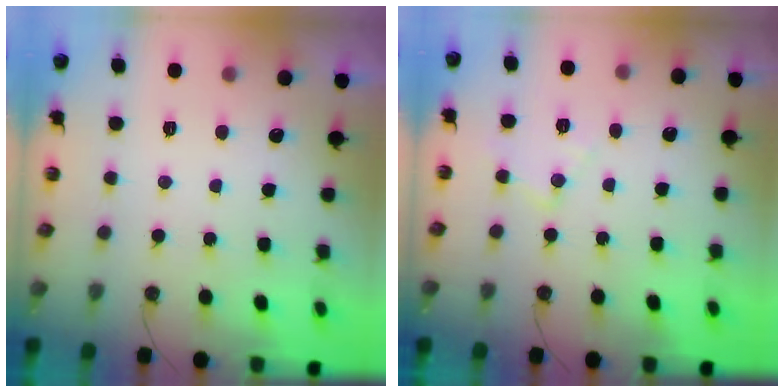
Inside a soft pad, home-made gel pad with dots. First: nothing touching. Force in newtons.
{"total": 7.7, "press": 7.7, "slide": 0.6}